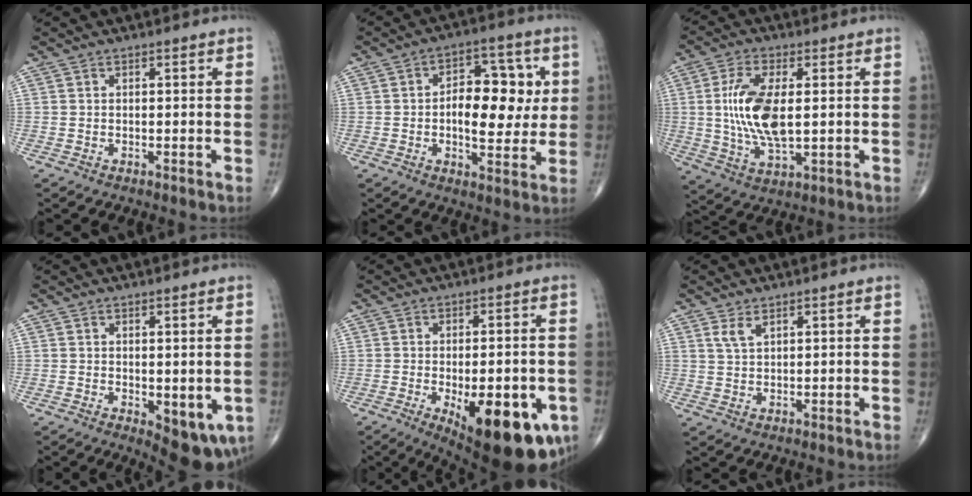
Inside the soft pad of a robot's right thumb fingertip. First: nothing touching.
{"total": 13.1, "force": [0.8, 7.2, 10.9], "torque": [-0.121, 0.013, 0.010]}
{"total": 12.8, "force": [1.0, 5.6, 11.5], "torque": [-0.234, -0.011, 0.025]}
{"total": 8.8, "force": [-2.3, 3.9, 7.6], "torque": [-0.073, -0.010, -0.020]}
{"total": 20.4, "force": [-7.0, 8.2, 17.3], "torque": [-0.187, -0.005, -0.076]}
{"total": 2.3, "force": [1.4, 0.9, 1.6], "torque": [-0.034, -0.003, 0.035]}